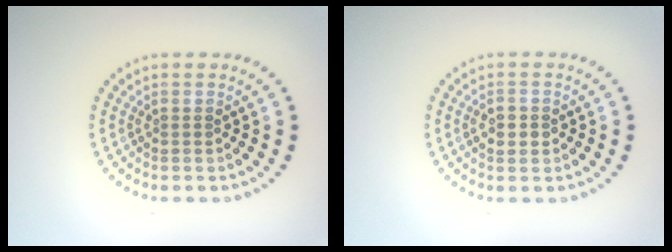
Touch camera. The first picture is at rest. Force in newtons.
{"total": 2.2, "press": 2.1, "slide": 0.2}